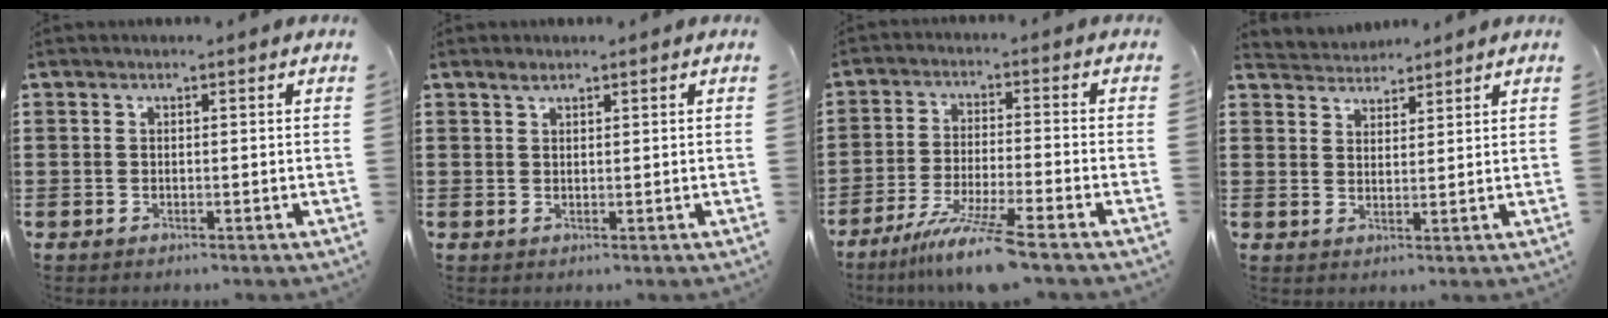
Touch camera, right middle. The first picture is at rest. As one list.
[{"total": 1.2, "force": [1.1, 0.3, 0.5], "torque": [-0.012, 0.001, 0.020]}, {"total": 8.1, "force": [-6.4, -0.6, 4.9], "torque": [-0.093, -0.021, -0.122]}, {"total": 3.1, "force": [3.0, 0.4, -0.7], "torque": [0.001, -0.010, 0.056]}]